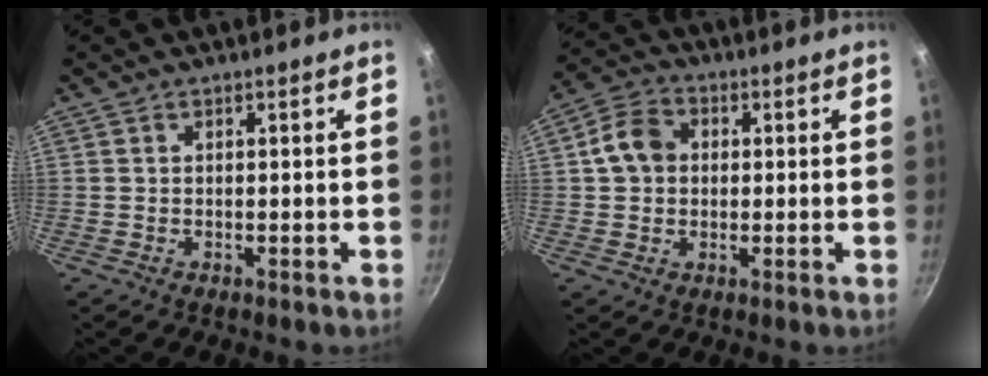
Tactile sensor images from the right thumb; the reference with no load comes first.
{"total": 7.3, "force": [0.8, 6.0, 4.2], "torque": [-0.058, 0.017, 0.002]}